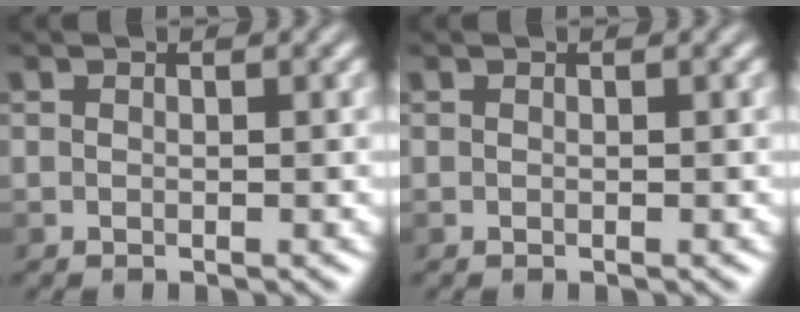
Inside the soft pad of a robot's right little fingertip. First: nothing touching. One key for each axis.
{"total": 0.0}